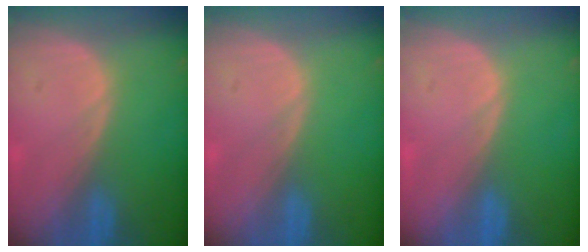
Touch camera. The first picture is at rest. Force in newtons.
{"total": 0.0}
{"total": 0.0}